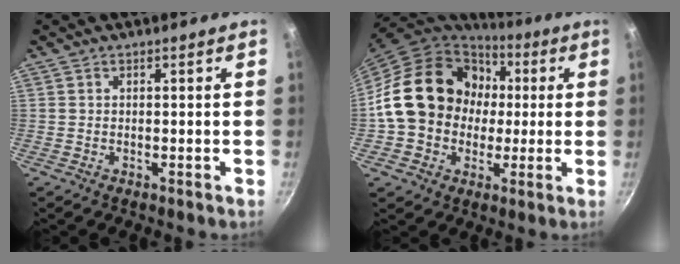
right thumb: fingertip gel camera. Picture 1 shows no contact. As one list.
[{"total": 19.6, "force": [1.3, 16.6, 10.3], "torque": [-0.147, 0.033, 0.021]}]